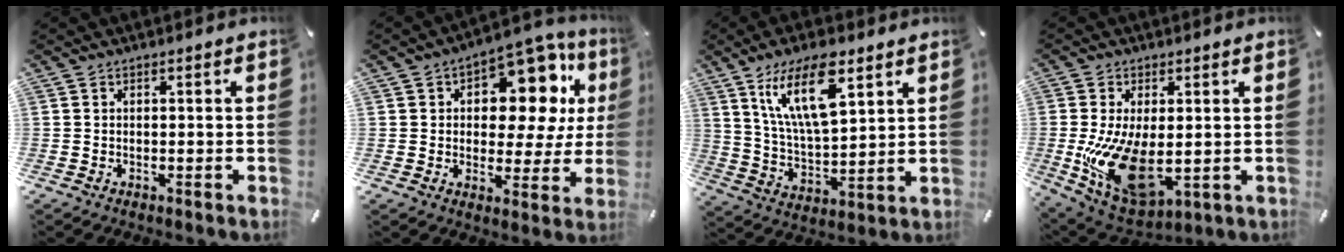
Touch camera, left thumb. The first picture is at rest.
{"total": 14.9, "force": [6.6, 9.0, 9.8], "torque": [-0.122, -0.054, 0.112]}
{"total": 16.3, "force": [9.2, 6.6, 11.8], "torque": [-0.257, -0.026, 0.152]}
{"total": 15.5, "force": [-1.1, 8.4, 13.1], "torque": [-0.260, -0.022, -0.008]}